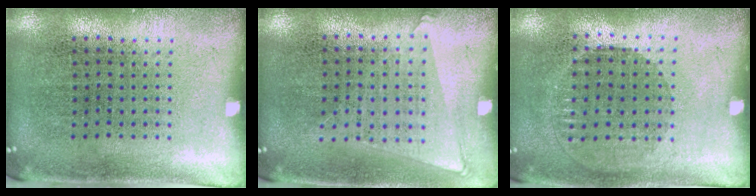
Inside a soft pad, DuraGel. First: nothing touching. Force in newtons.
{"total": 1.1, "press": 1.0, "slide": 0.5}
{"total": 0.9, "press": 0.8, "slide": 0.3}